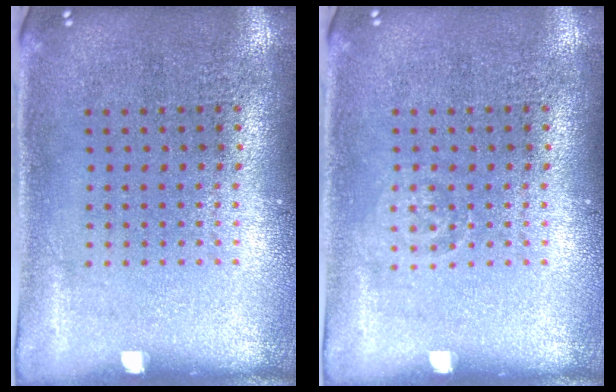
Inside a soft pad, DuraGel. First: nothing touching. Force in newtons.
{"total": 0.7, "press": 0.7, "slide": 0.2}